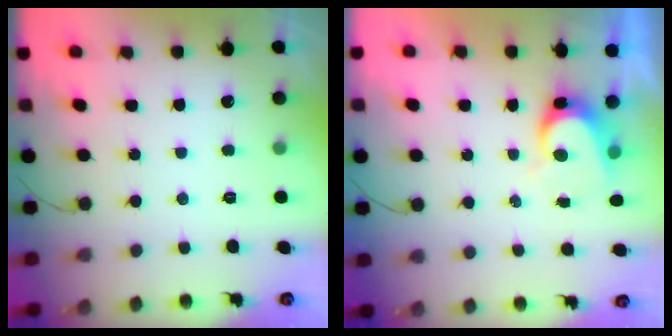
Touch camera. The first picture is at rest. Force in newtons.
{"total": 6.1, "press": 6.1, "slide": 0.4}